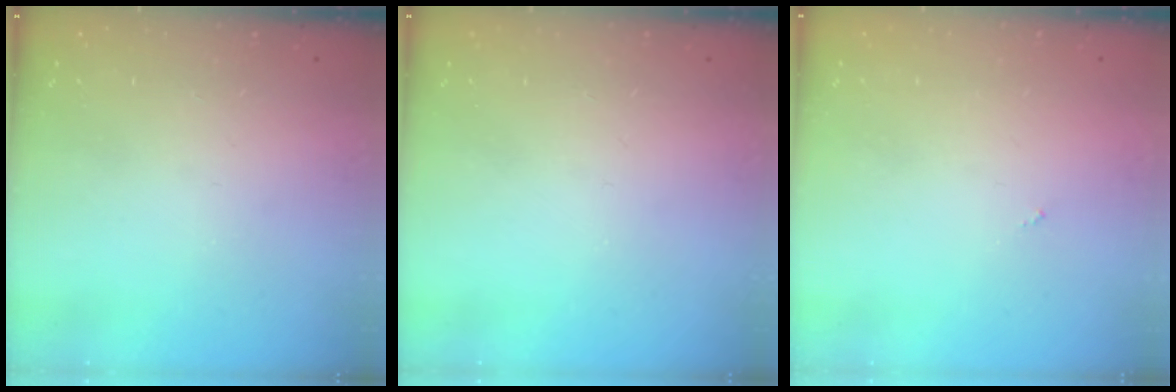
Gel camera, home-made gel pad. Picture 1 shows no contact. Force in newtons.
{"total": 0.0}
{"total": 0.0}